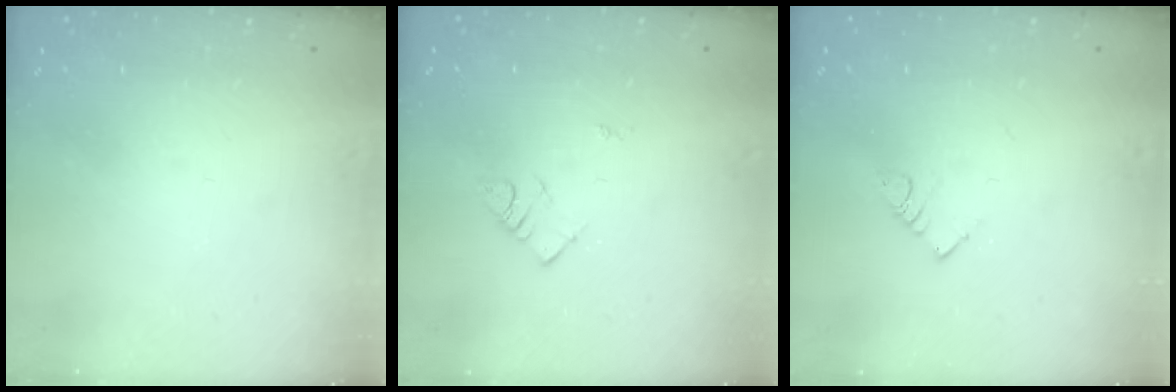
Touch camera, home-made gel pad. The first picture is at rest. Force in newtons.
{"total": 3.9, "press": 3.9, "slide": 0.5}
{"total": 2.9, "press": 2.9, "slide": 0.5}